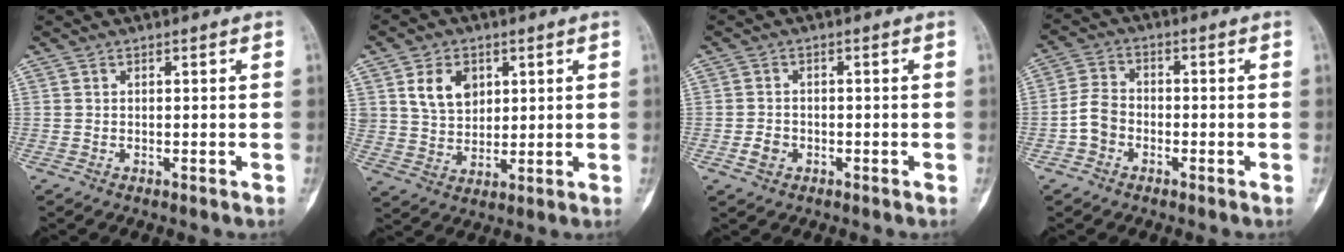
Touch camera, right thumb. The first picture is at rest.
{"total": 8.4, "force": [3.3, 6.2, 4.7], "torque": [-0.059, -0.017, 0.068]}
{"total": 2.6, "force": [-1.1, 2.1, 1.2], "torque": [-0.013, 0.010, -0.018]}
{"total": 5.3, "force": [-1.9, 4.1, 2.7], "torque": [-0.040, 0.023, -0.045]}